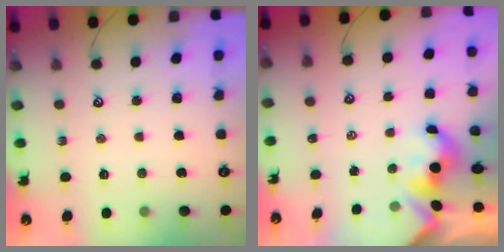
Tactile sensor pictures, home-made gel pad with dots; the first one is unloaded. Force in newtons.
{"total": 1.5, "press": 1.5, "slide": 0.3}